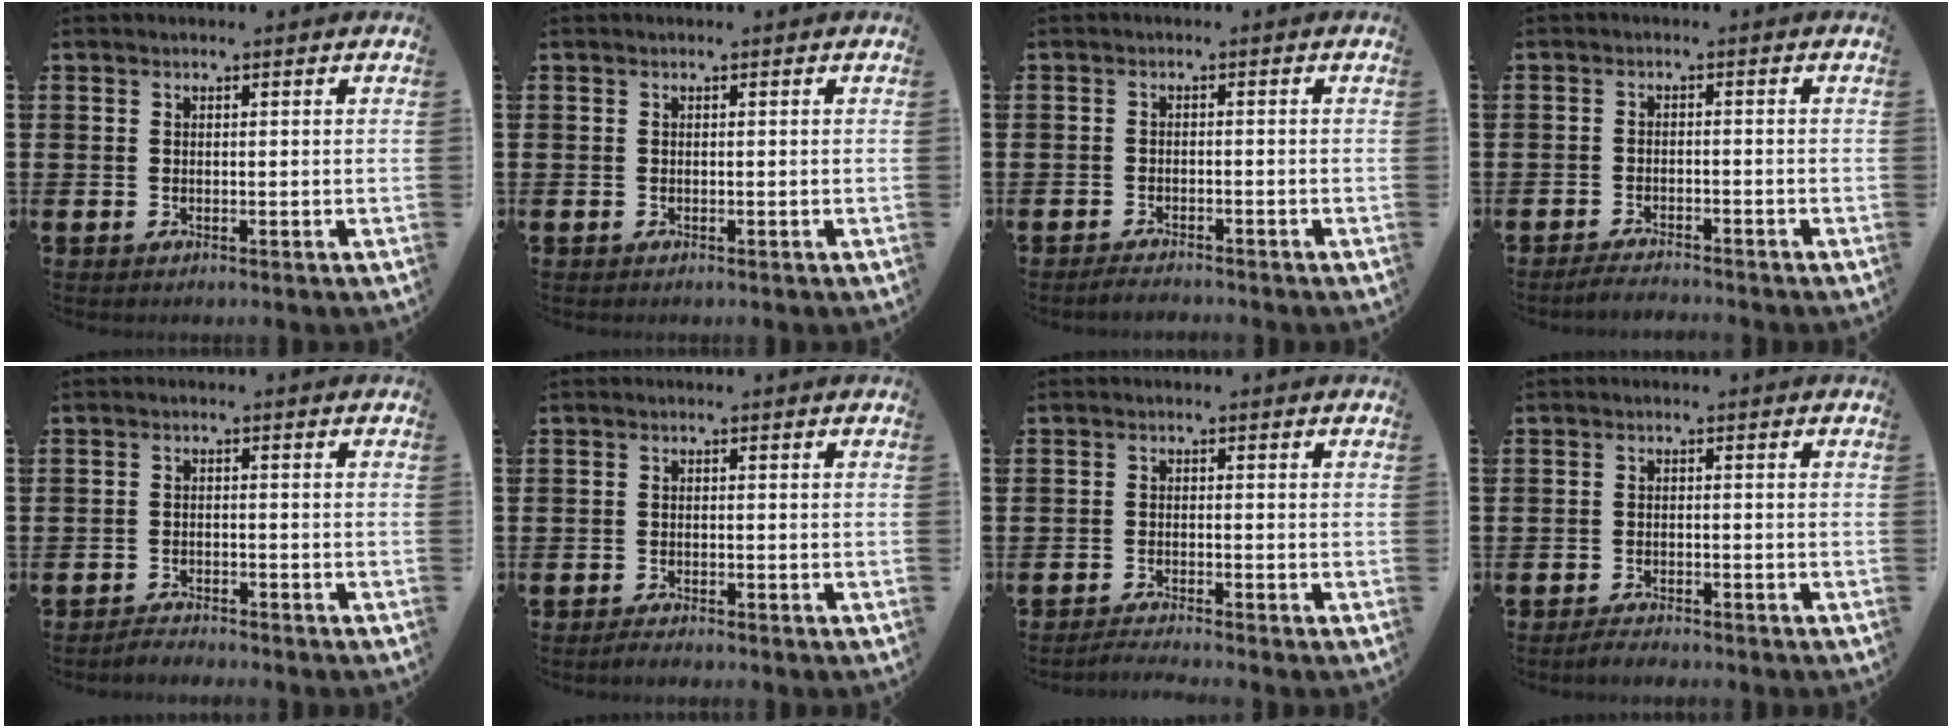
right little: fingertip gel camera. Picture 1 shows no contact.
{"total": 0.0}
{"total": 1.5, "force": [-1.5, 0.0, 0.2], "torque": [-0.007, 0.002, -0.030]}
{"total": 1.9, "force": [-1.9, 0.0, 0.3], "torque": [-0.008, 0.005, -0.037]}
{"total": 1.8, "force": [-1.8, 0.0, -0.1], "torque": [-0.004, 0.005, -0.039]}
{"total": 1.1, "force": [-1.0, 0.1, 0.3], "torque": [-0.009, -0.001, -0.021]}
{"total": 1.4, "force": [-1.4, -0.2, 0.4], "torque": [-0.006, 0.002, -0.027]}
{"total": 1.5, "force": [-1.5, 0.0, 0.2], "torque": [-0.006, 0.002, -0.030]}